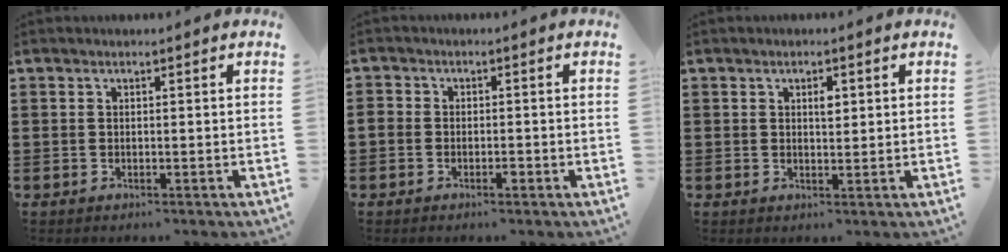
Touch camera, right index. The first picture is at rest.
{"total": 1.5, "force": [-0.9, 1.0, 0.7], "torque": [-0.017, 0.003, -0.019]}
{"total": 1.9, "force": [0.6, 0.9, 1.6], "torque": [-0.018, 0.000, 0.006]}